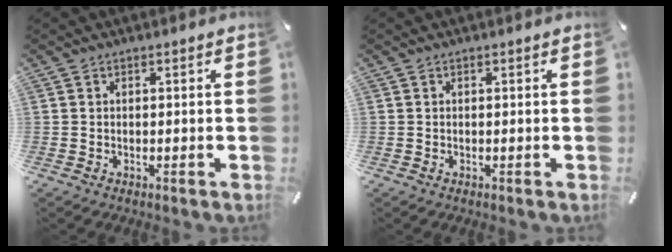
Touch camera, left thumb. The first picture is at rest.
{"total": 0.0}